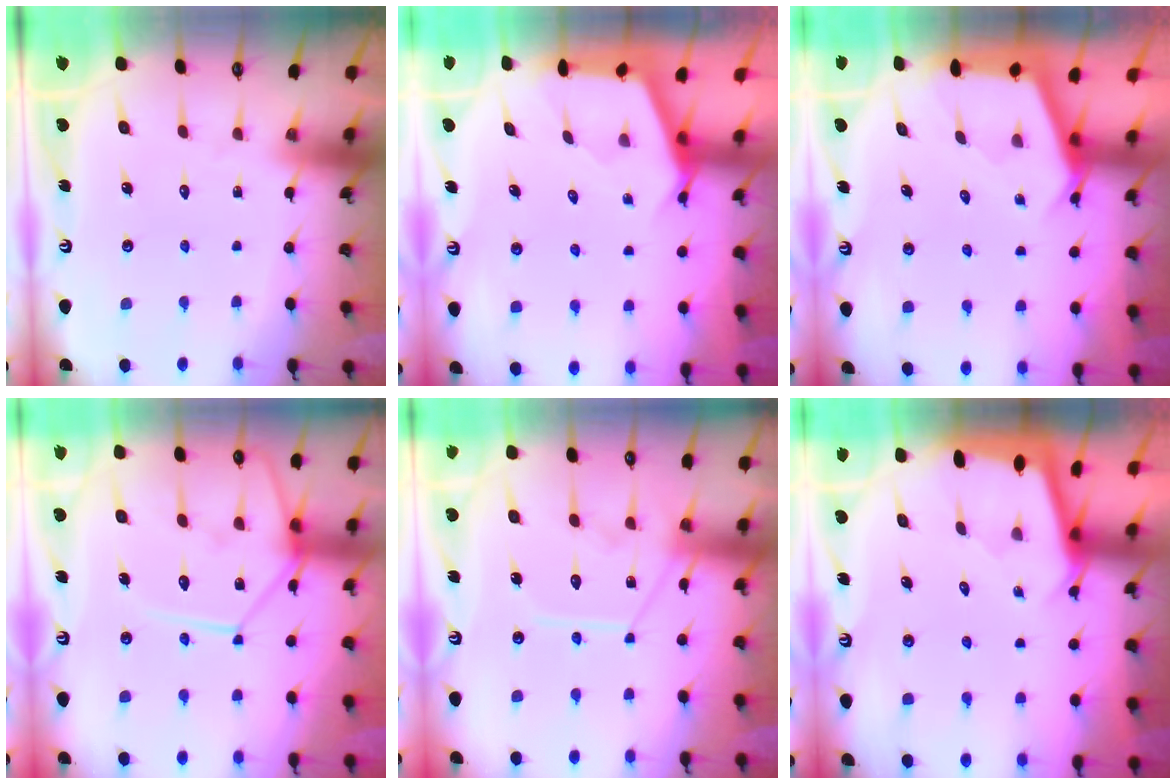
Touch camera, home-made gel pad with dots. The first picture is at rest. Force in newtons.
{"total": 2.6, "press": 2.6, "slide": 0.3}
{"total": 2.9, "press": 2.9, "slide": 0.3}
{"total": 13.9, "press": 13.8, "slide": 1.5}
{"total": 13.4, "press": 13.4, "slide": 1.3}
{"total": 1.9, "press": 1.9, "slide": 0.2}